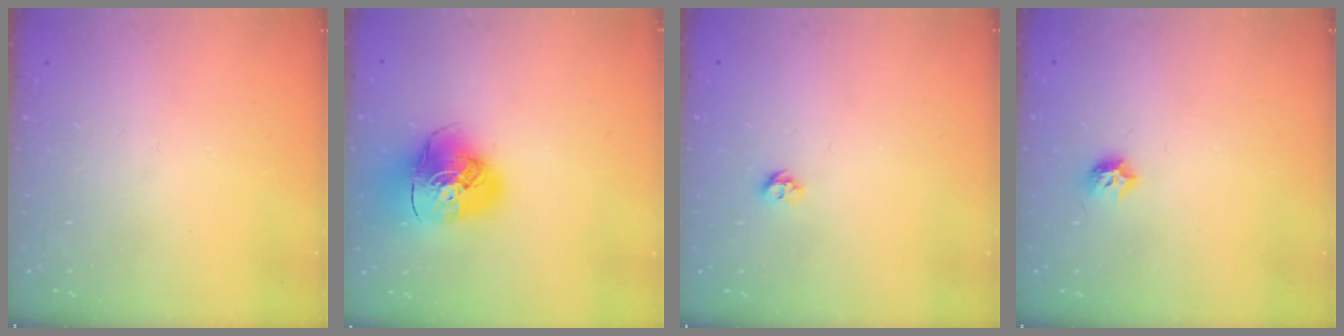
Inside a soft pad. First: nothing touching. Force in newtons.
{"total": 14.9, "press": 14.7, "slide": 2.0}
{"total": 5.3, "press": 5.3, "slide": 0.8}
{"total": 5.9, "press": 5.8, "slide": 0.9}